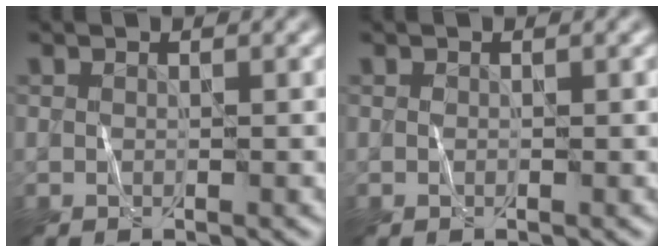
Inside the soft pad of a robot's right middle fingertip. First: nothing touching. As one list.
[{"total": 0.0}]